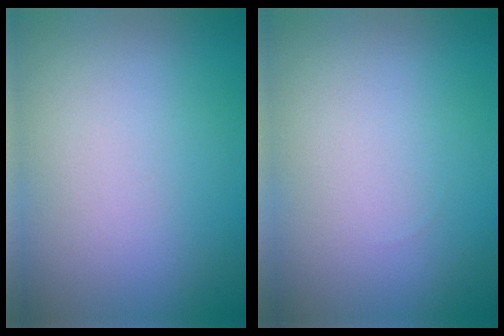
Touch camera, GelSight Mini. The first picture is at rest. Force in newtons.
{"total": 0.0}